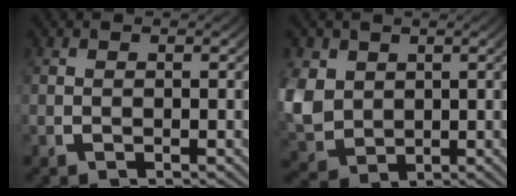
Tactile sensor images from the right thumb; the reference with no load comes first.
{"total": 7.8, "force": [-0.4, 6.6, 4.1], "torque": [-0.135, -0.046, 0.023]}